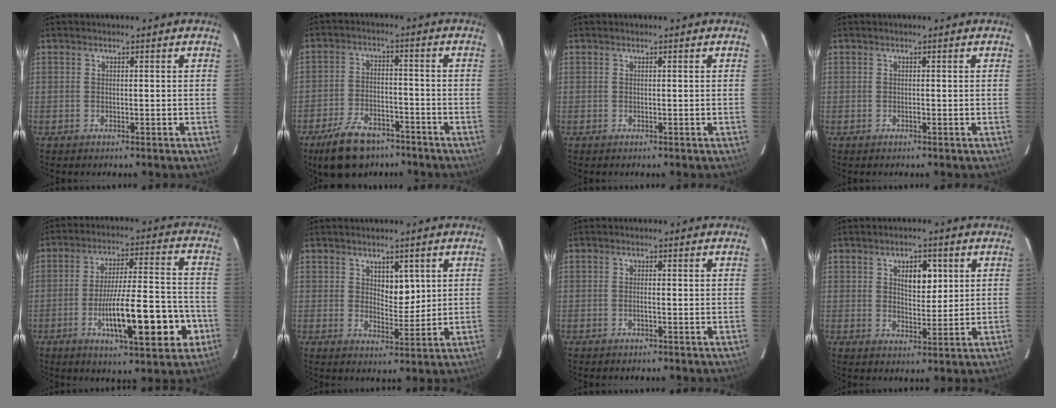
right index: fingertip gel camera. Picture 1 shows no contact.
{"total": 10.1, "force": [-7.4, 4.8, 4.9], "torque": [-0.100, -0.006, -0.124]}
{"total": 0.0}
{"total": 0.0}
{"total": 16.5, "force": [-5.7, 2.9, 15.2], "torque": [-0.245, 0.007, -0.082]}
{"total": 4.3, "force": [1.7, 2.3, 3.2], "torque": [-0.047, -0.004, 0.033]}
{"total": 0.8, "force": [-0.2, 0.1, 0.8], "torque": [-0.017, 0.001, -0.003]}
{"total": 5.4, "force": [2.0, 2.6, 4.3], "torque": [-0.066, 0.003, 0.035]}